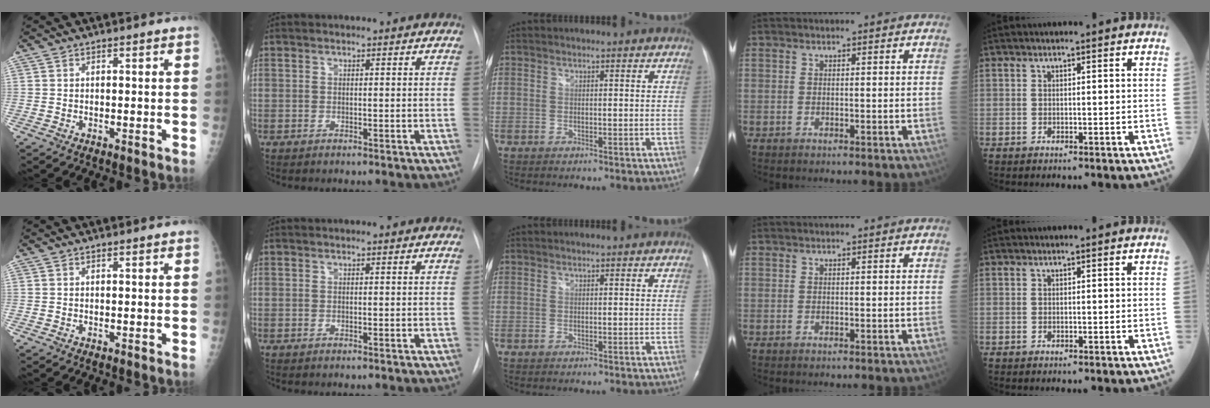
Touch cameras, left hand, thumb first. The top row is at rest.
{}